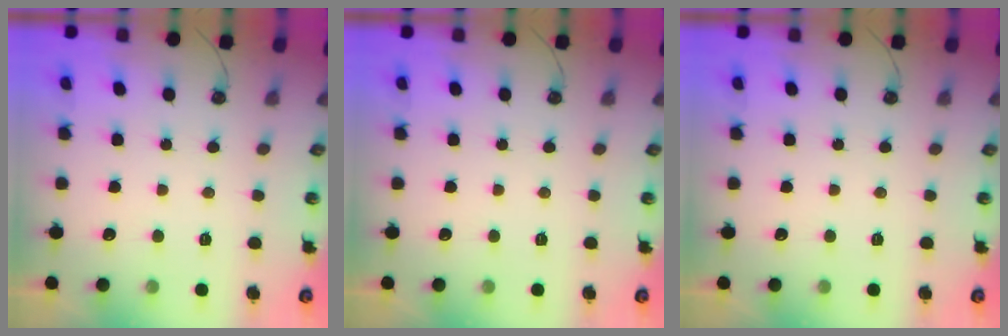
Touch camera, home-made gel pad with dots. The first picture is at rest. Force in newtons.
{"total": 0.0}
{"total": 0.0}